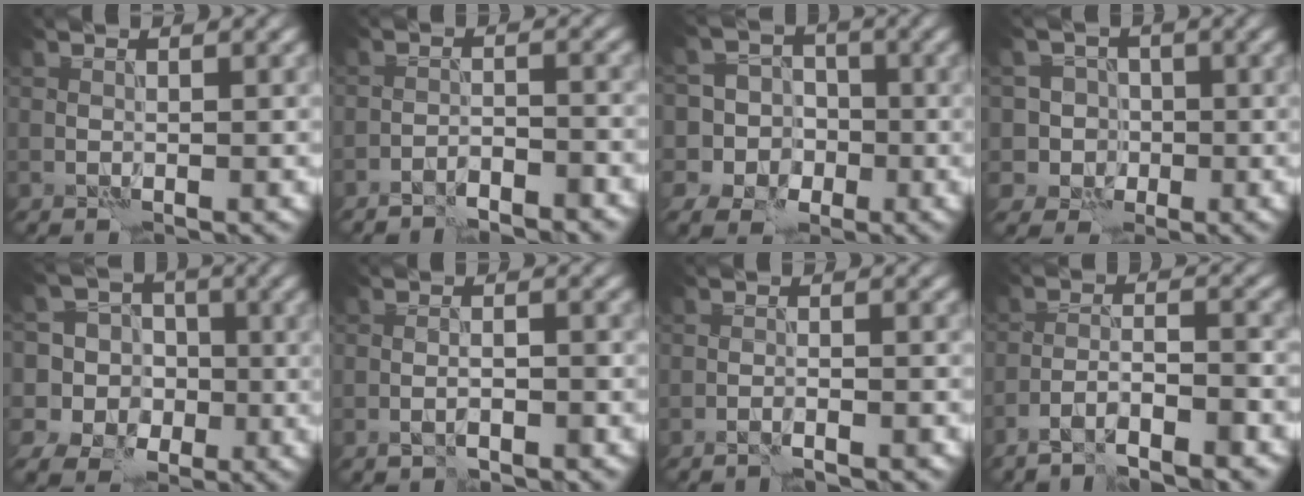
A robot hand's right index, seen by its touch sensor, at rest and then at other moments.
{"total": 3.2, "force": [-2.9, 0.4, 1.2], "torque": [-0.017, 0.005, -0.050]}
{"total": 9.0, "force": [-2.5, 8.5, 1.4], "torque": [-0.027, -0.003, -0.073]}
{"total": 4.3, "force": [-0.8, 4.3, 0.3], "torque": [0.027, 0.014, -0.041]}
{"total": 11.1, "force": [-1.4, 10.7, 2.5], "torque": [-0.089, 0.011, -0.051]}
{"total": 2.0, "force": [-1.3, 0.5, 1.4], "torque": [-0.019, 0.006, -0.023]}
{"total": 1.9, "force": [-1.7, -0.1, 0.8], "torque": [-0.016, 0.005, -0.029]}
{"total": 5.0, "force": [-3.9, 0.8, 3.0], "torque": [-0.045, 0.004, -0.068]}